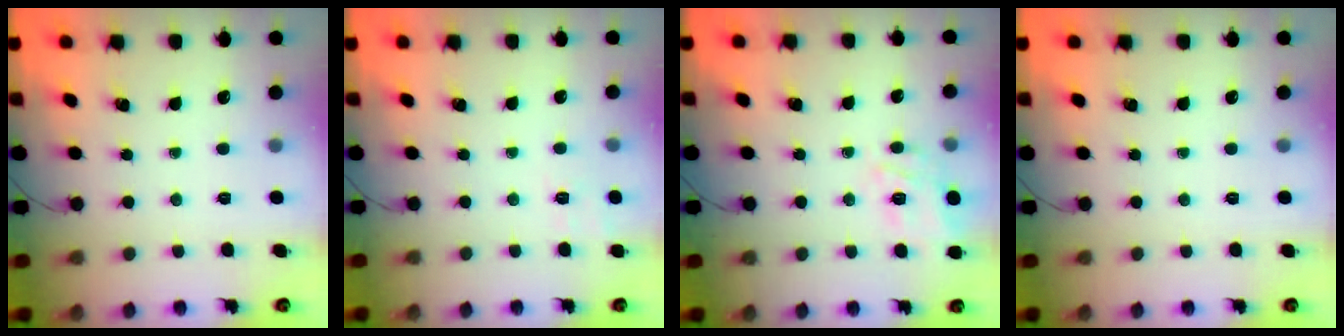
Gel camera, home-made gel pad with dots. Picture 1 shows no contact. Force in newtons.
{"total": 7.7, "press": 7.5, "slide": 1.9}
{"total": 6.5, "press": 6.4, "slide": 1.0}
{"total": 0.0}